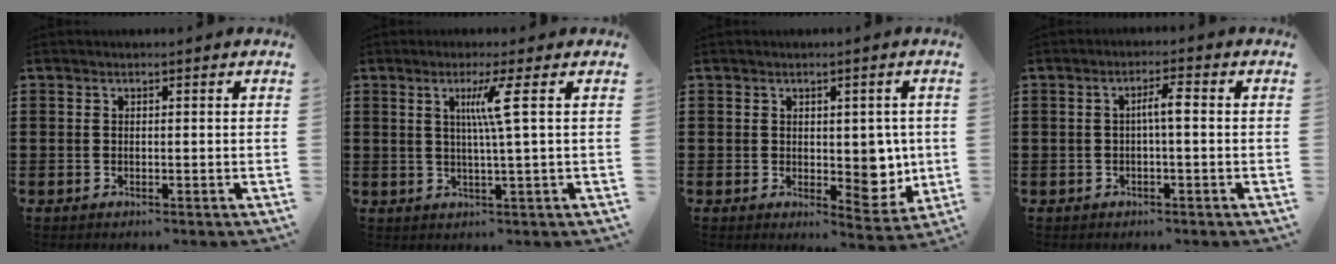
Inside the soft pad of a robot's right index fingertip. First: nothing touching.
{"total": 5.1, "force": [1.3, -1.0, 4.8], "torque": [-0.095, -0.004, 0.015]}
{"total": 5.1, "force": [0.8, 3.5, 3.5], "torque": [-0.041, -0.003, 0.012]}
{"total": 3.0, "force": [-0.1, 0.4, 2.9], "torque": [-0.057, 0.005, -0.006]}